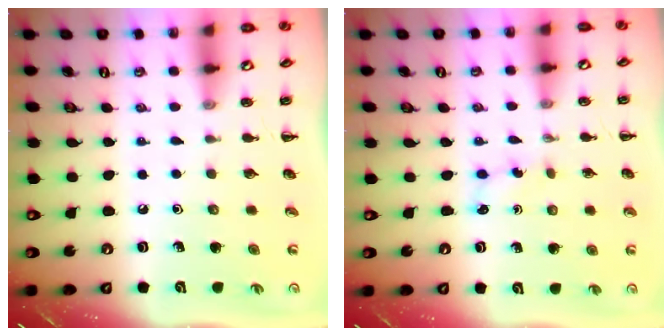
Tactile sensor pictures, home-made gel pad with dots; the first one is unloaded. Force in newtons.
{"total": 3.2, "press": 3.0, "slide": 1.0}